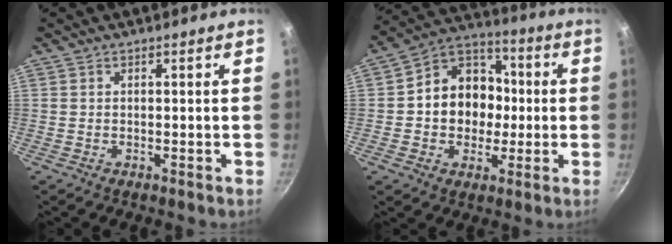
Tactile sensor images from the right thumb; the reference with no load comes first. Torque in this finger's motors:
{"motor_torque": [-0.39, 0.85, 0.08, 0.05, 0.08]}